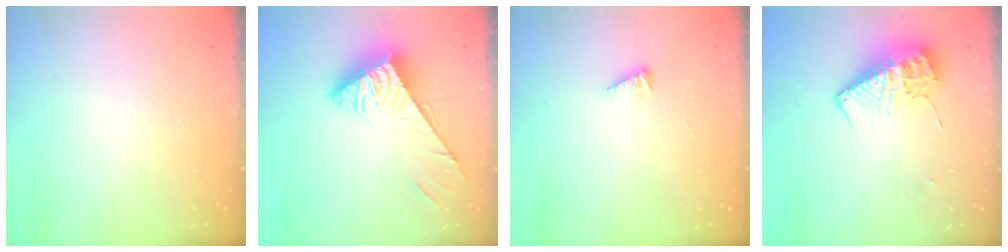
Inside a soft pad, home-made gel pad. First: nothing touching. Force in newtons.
{"total": 6.3, "press": 6.3, "slide": 0.4}
{"total": 2.7, "press": 2.7, "slide": 0.6}
{"total": 13.5, "press": 13.4, "slide": 1.1}